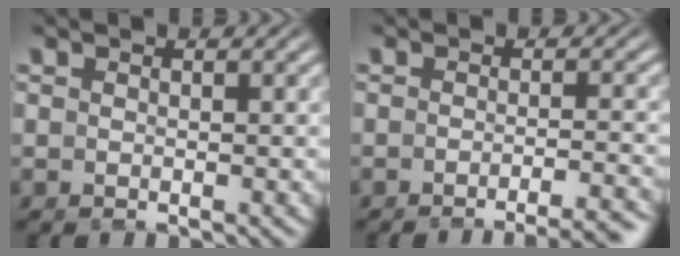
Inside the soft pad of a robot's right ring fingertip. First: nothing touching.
{"total": 7.0, "force": [-6.5, 1.1, 2.2], "torque": [-0.012, -0.004, -0.099]}